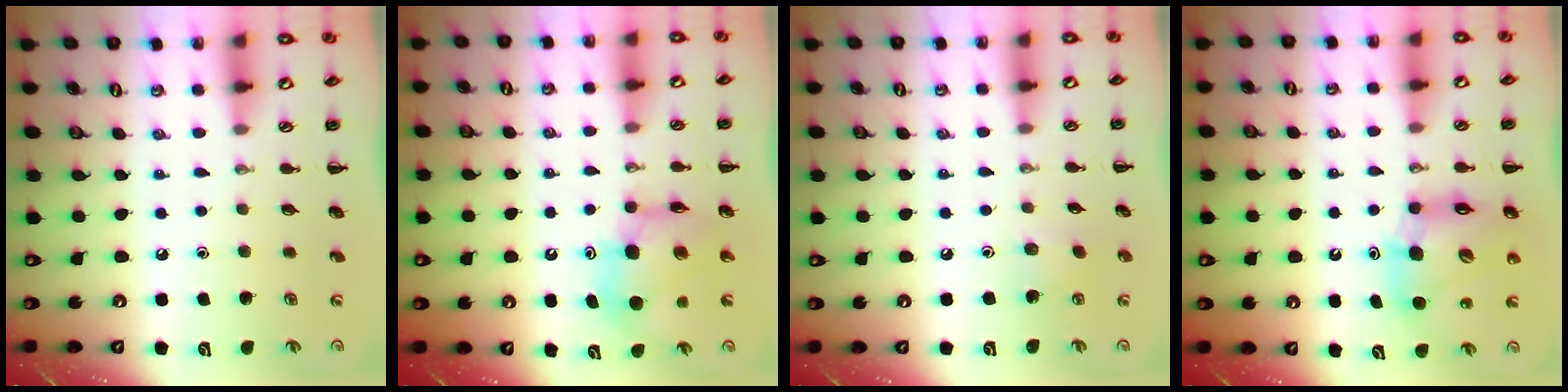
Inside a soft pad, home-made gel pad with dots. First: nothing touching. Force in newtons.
{"total": 7.4, "press": 7.4, "slide": 0.6}
{"total": 4.3, "press": 4.2, "slide": 1.2}
{"total": 11.6, "press": 11.1, "slide": 3.2}